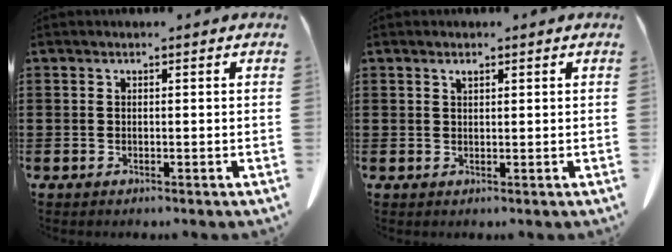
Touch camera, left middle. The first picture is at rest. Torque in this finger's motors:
{"motor_torque": [0.10, 0.47, -0.05, 0.02]}